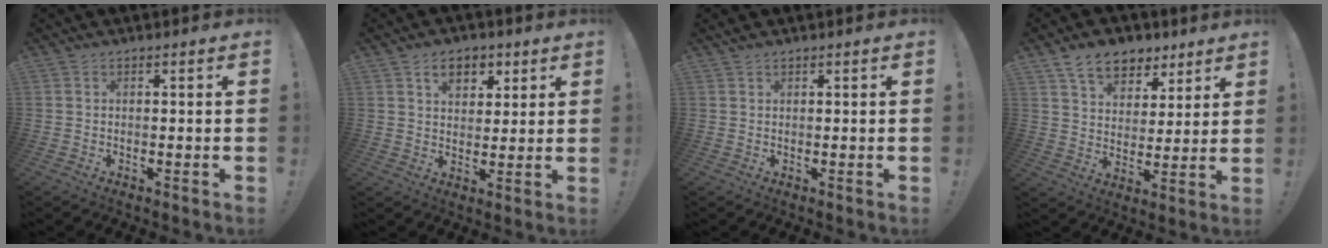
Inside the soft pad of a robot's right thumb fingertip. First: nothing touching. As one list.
[{"total": 7.9, "force": [3.9, 5.5, 4.0], "torque": [-0.053, -0.011, 0.072]}, {"total": 0.5, "force": [0.5, 0.0, 0.3], "torque": [-0.010, 0.002, 0.010]}, {"total": 11.7, "force": [7.8, 7.3, 4.7], "torque": [-0.070, -0.047, 0.150]}]